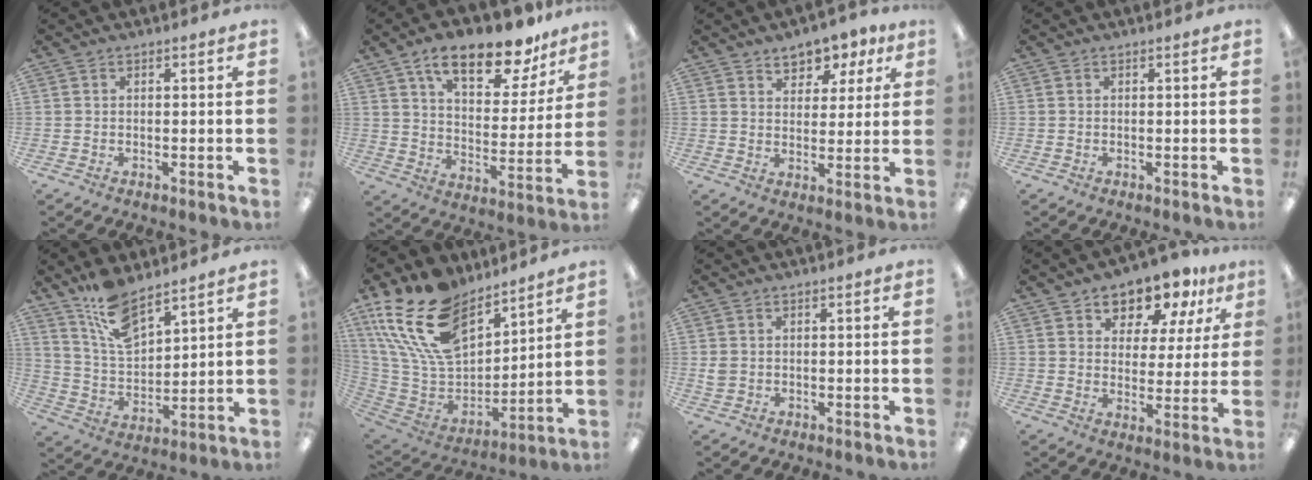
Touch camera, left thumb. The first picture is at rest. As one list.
[{"total": 16.6, "force": [12.3, 6.3, 9.2], "torque": [-0.145, -0.068, 0.207]}, {"total": 7.1, "force": [5.2, 4.1, 2.5], "torque": [-0.031, -0.027, 0.090]}, {"total": 0.0}, {"total": 11.9, "force": [9.2, 4.4, 6.1], "torque": [-0.127, -0.043, 0.173]}, {"total": 23.1, "force": [14.7, 12.8, 12.3], "torque": [-0.277, -0.082, 0.271]}, {"total": 1.9, "force": [0.3, 1.6, 0.8], "torque": [-0.017, 0.004, 0.005]}, {"total": 10.1, "force": [8.5, 5.0, 2.4], "torque": [-0.044, -0.064, 0.156]}]